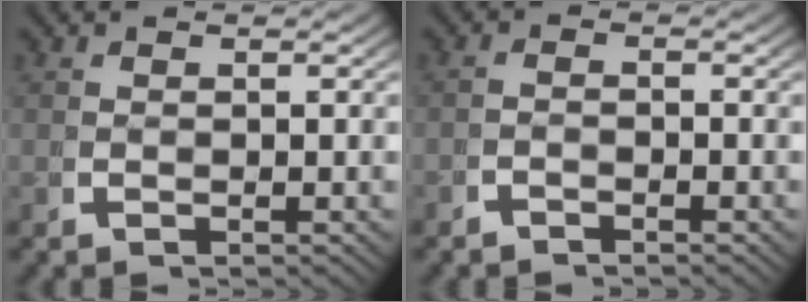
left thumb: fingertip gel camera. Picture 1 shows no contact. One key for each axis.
{"total": 1.4, "fx": -1.4, "fy": 0.2, "fz": -0.2, "tx": 0.010, "ty": -0.003, "tz": -0.029}